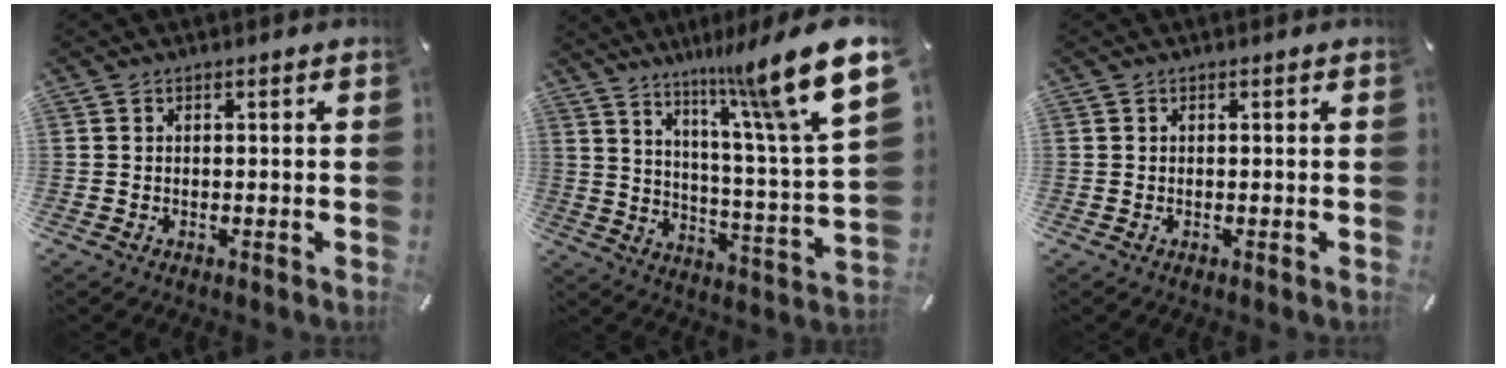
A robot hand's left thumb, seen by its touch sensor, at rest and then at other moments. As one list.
[{"total": 17.5, "force": [12.5, 1.8, 12.1], "torque": [-0.192, -0.086, 0.194]}, {"total": 0.0}]